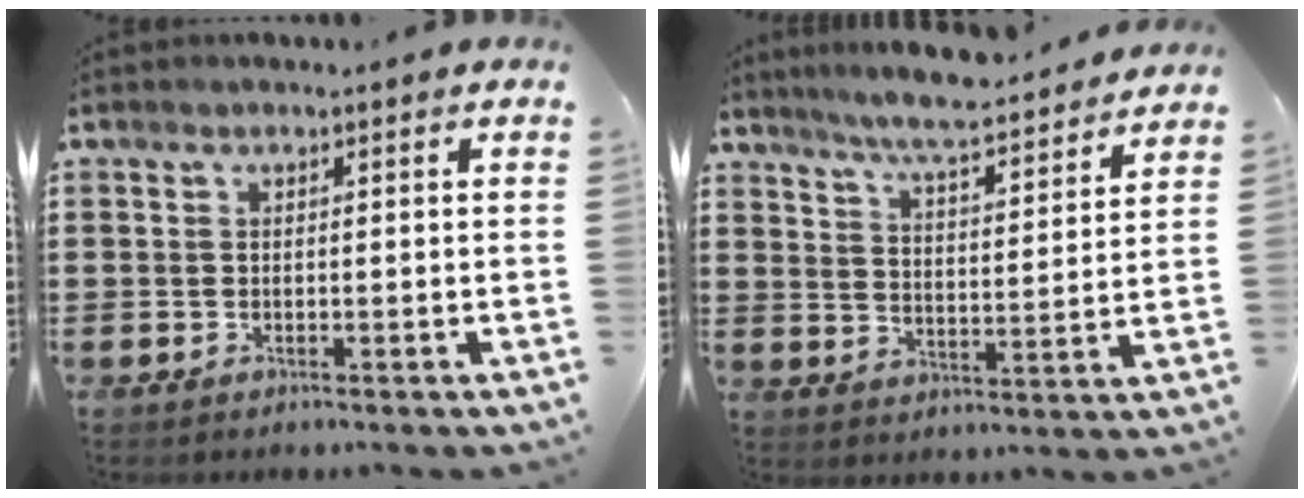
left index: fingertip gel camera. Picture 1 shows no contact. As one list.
[{"total": 6.1, "force": [5.7, -0.3, 2.3], "torque": [-0.059, -0.042, 0.092]}]